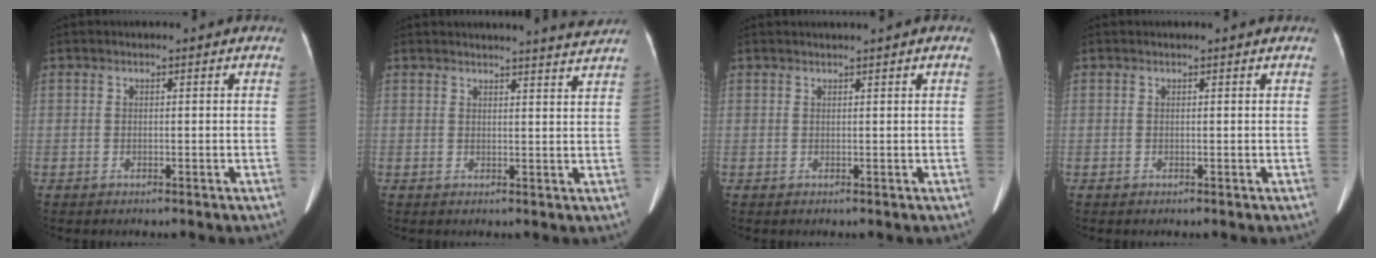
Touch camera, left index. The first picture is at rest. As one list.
[{"total": 5.2, "force": [5.0, -1.1, 1.0], "torque": [-0.017, -0.012, 0.050]}, {"total": 1.5, "force": [1.2, -0.3, 0.8], "torque": [-0.008, 0.014, 0.025]}, {"total": 0.7, "force": [0.7, 0.0, 0.2], "torque": [-0.007, -0.001, 0.004]}]